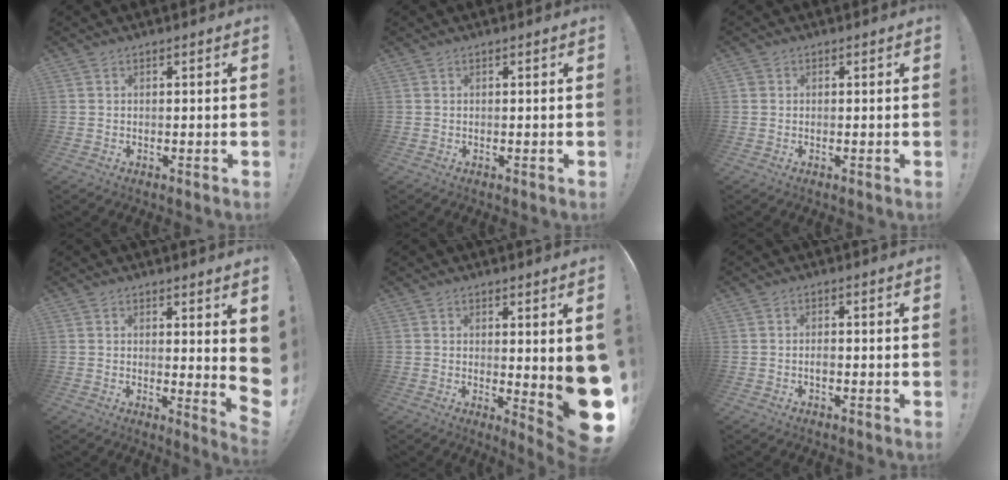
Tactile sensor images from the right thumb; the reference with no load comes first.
{"total": 0.0}
{"total": 1.1, "force": [0.3, 0.9, 0.4], "torque": [-0.007, 0.003, 0.006]}
{"total": 4.4, "force": [1.8, -0.1, 4.0], "torque": [-0.044, -0.036, 0.032]}
{"total": 8.7, "force": [1.2, 1.3, 8.5], "torque": [-0.092, -0.047, 0.025]}
{"total": 1.3, "force": [-0.6, 0.7, 0.9], "torque": [-0.008, 0.001, -0.013]}